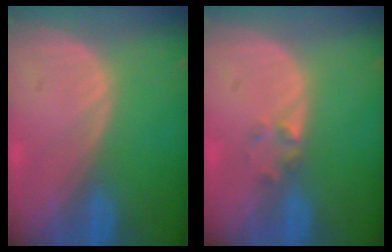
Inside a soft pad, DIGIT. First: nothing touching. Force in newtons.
{"total": 1.6, "press": 1.4, "slide": 0.9}